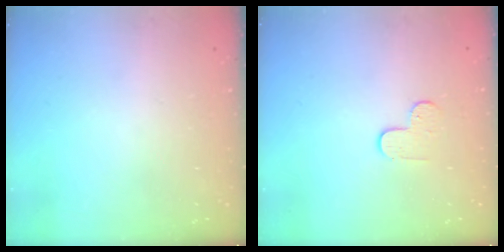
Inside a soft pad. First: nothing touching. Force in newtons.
{"total": 5.1, "press": 5.0, "slide": 0.5}